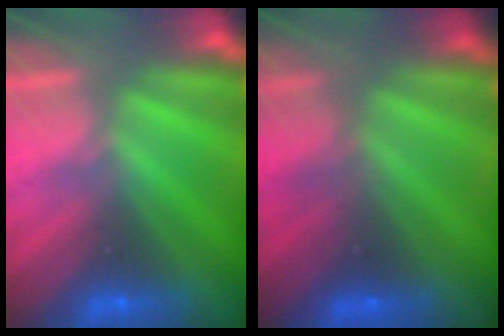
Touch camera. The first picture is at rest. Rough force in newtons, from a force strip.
{"total": 2.6}